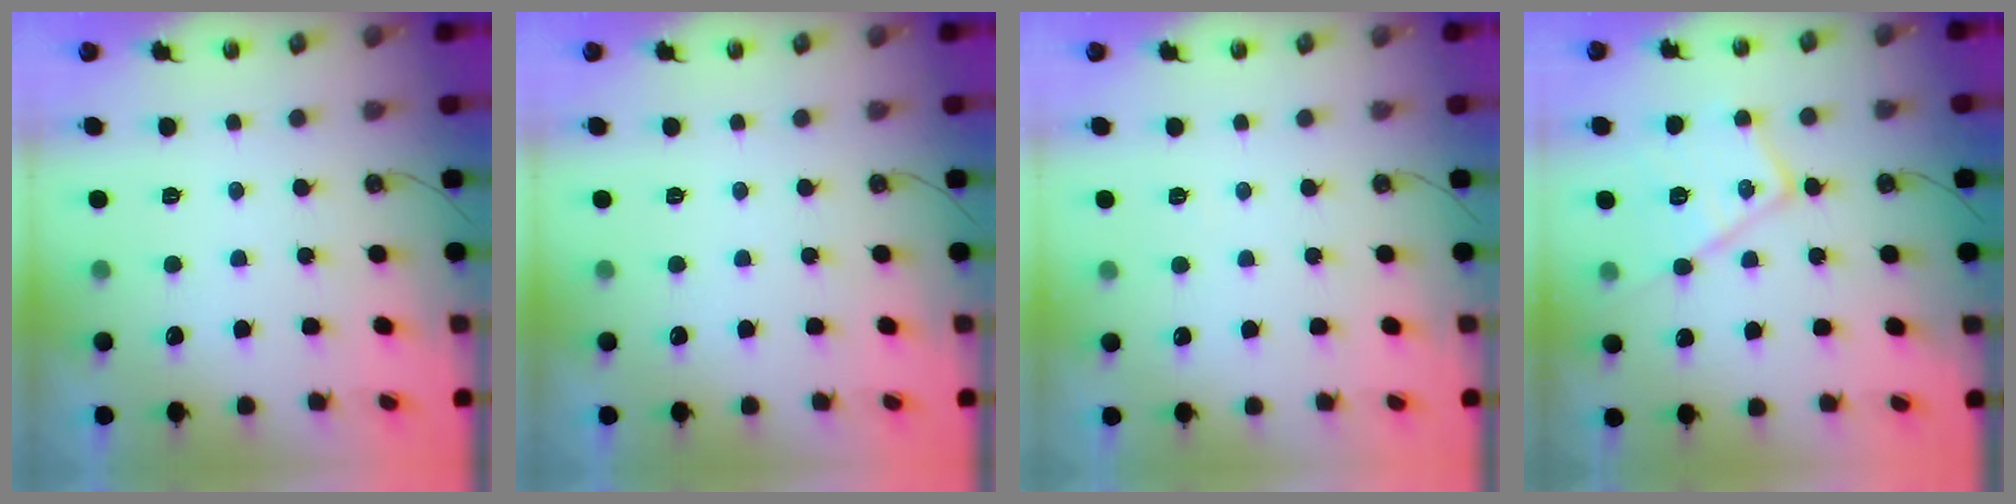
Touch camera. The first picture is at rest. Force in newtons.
{"total": 0.0}
{"total": 2.6, "press": 2.5, "slide": 0.5}
{"total": 14.8, "press": 14.8, "slide": 0.7}